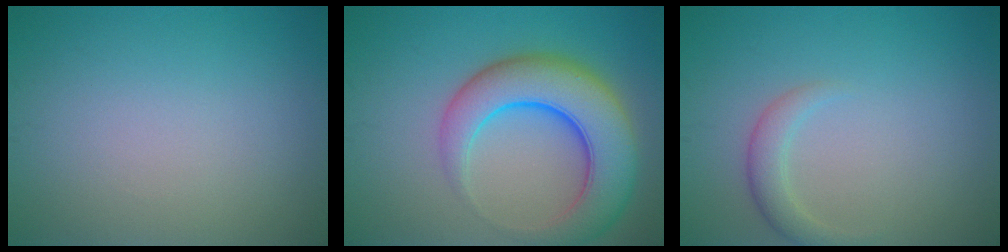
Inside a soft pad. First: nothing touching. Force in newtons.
{"total": 8.8, "press": 8.8, "slide": 0.4}
{"total": 2.0, "press": 2.0, "slide": 0.1}